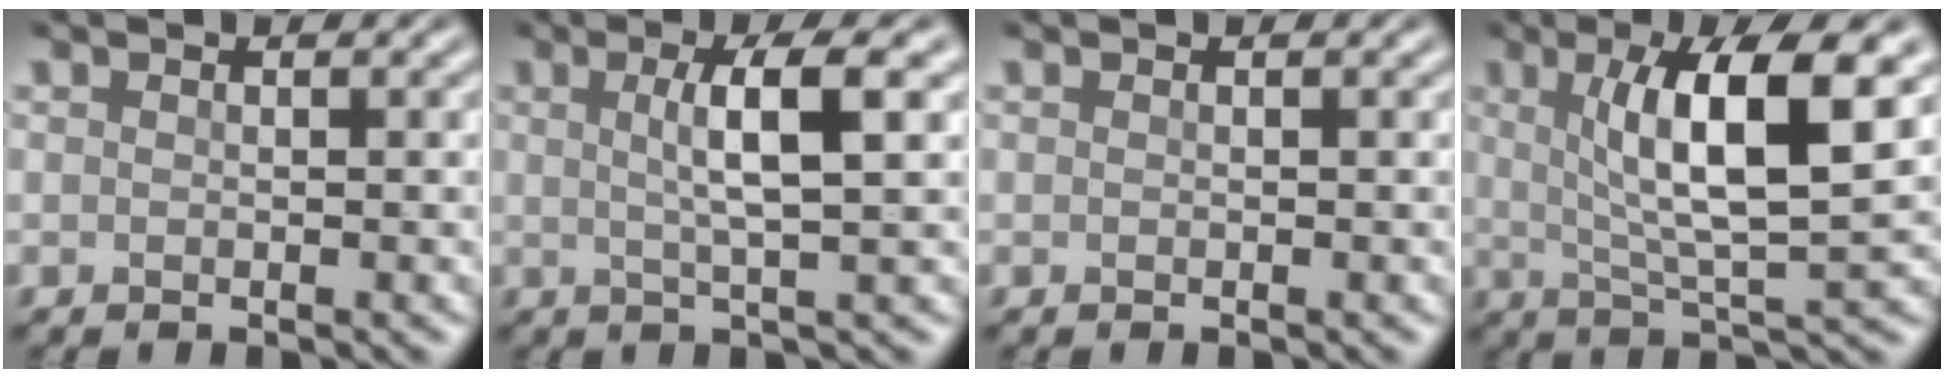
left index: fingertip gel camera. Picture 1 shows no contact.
{"total": 4.8, "force": [0.8, 1.0, 4.6], "torque": [-0.072, 0.001, 0.012]}
{"total": 0.0}
{"total": 8.9, "force": [2.2, 2.1, 8.3], "torque": [-0.122, -0.009, 0.040]}